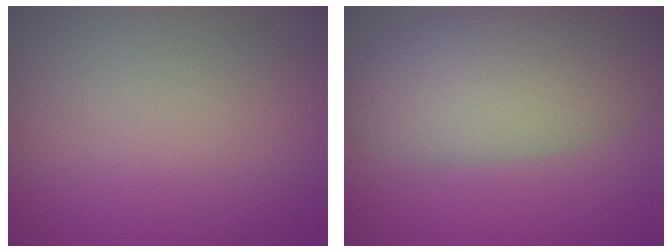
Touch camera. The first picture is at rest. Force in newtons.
{"total": 8.7, "press": 8.7, "slide": 0.8}